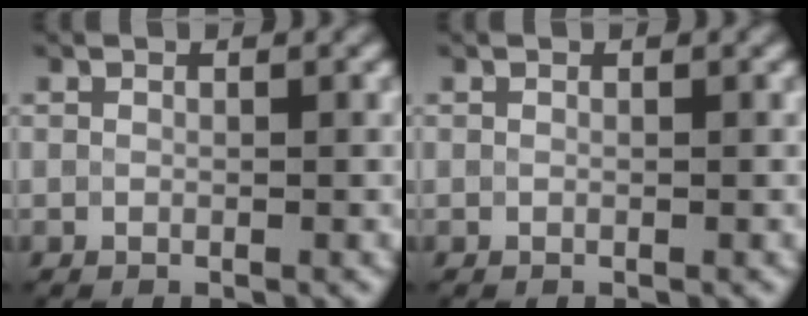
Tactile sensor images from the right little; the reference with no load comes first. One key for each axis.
{"total": 0.0}